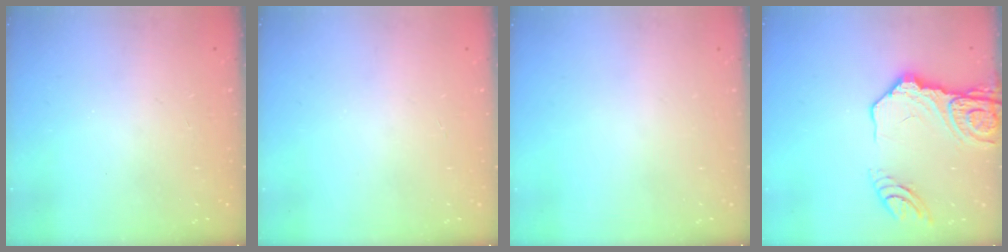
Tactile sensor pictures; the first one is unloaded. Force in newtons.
{"total": 0.0}
{"total": 0.0}
{"total": 17.6, "press": 17.6, "slide": 1.1}